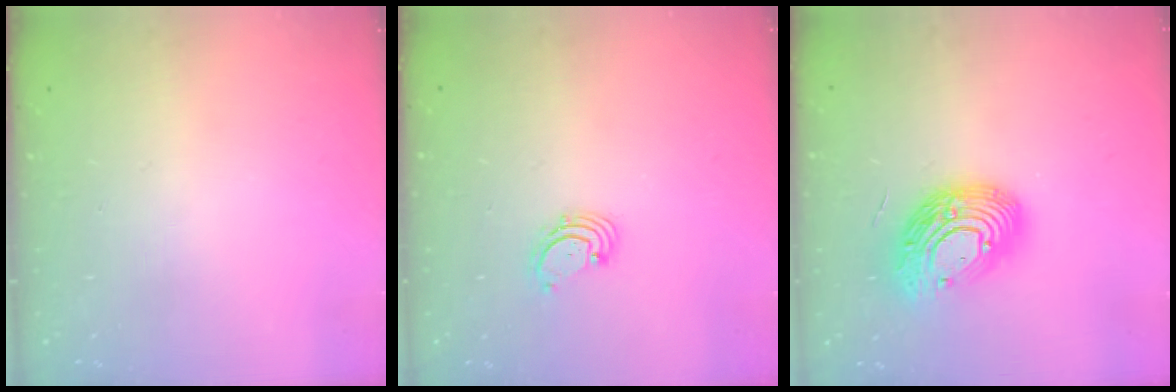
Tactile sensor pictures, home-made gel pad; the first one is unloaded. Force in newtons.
{"total": 1.6, "press": 1.6, "slide": 0.2}
{"total": 15.7, "press": 15.7, "slide": 1.1}